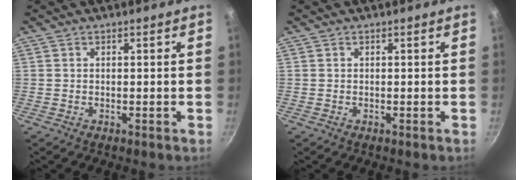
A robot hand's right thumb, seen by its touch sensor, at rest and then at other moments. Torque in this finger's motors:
{"motor_torque": [-0.03, -0.03, 0.09, 0.09, 0.00]}